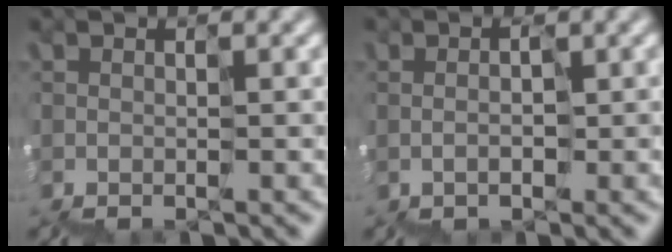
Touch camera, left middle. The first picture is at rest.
{"total": 0.0}